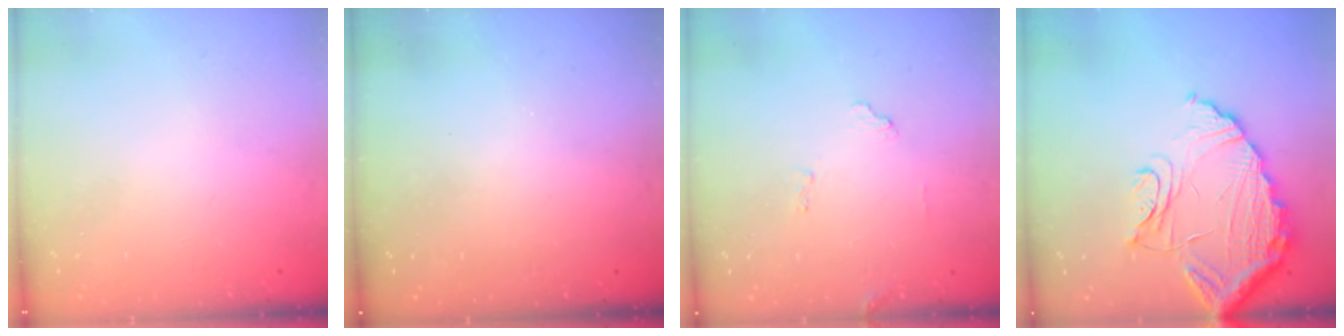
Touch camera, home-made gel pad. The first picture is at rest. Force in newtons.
{"total": 3.2, "press": 3.2, "slide": 0.1}
{"total": 8.5, "press": 8.4, "slide": 0.5}
{"total": 17.7, "press": 17.6, "slide": 1.3}